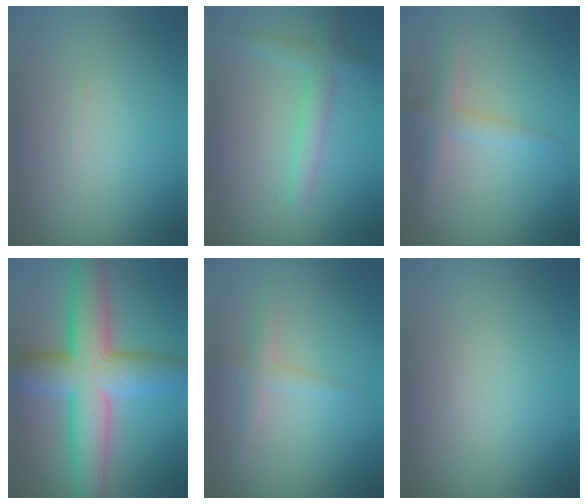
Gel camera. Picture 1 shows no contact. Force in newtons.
{"total": 2.4, "press": 2.4, "slide": 0.2}
{"total": 2.6, "press": 2.5, "slide": 0.1}
{"total": 11.0, "press": 11.0, "slide": 0.5}
{"total": 1.8, "press": 1.8, "slide": 0.1}
{"total": 0.0}